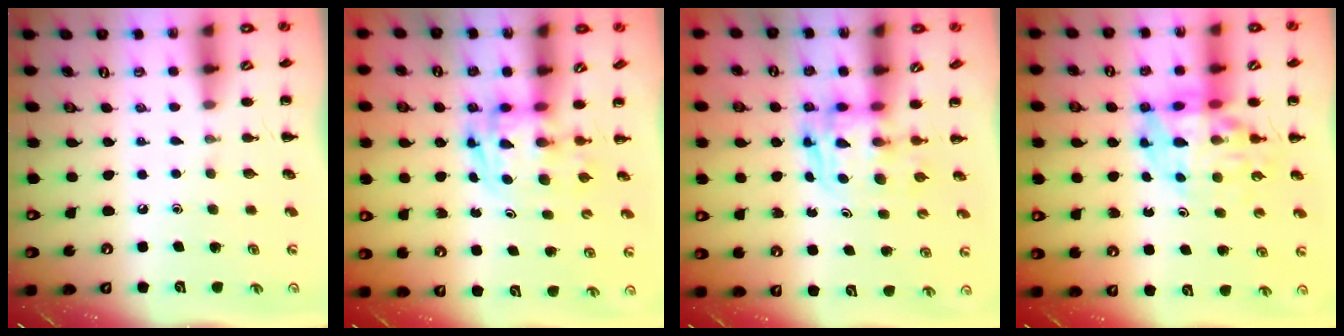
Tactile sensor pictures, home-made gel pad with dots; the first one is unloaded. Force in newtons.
{"total": 2.9, "press": 2.9, "slide": 0.5}
{"total": 2.7, "press": 2.7, "slide": 0.2}
{"total": 13.5, "press": 13.0, "slide": 3.4}